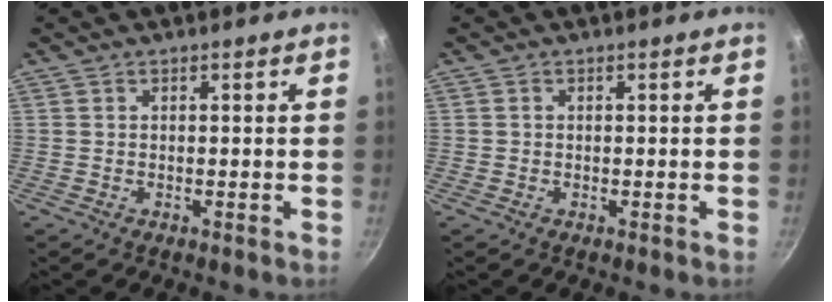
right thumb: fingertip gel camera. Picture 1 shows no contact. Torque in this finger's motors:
{"motor_torque": [-0.31, 0.31, -0.09, 0.09, 0.00]}